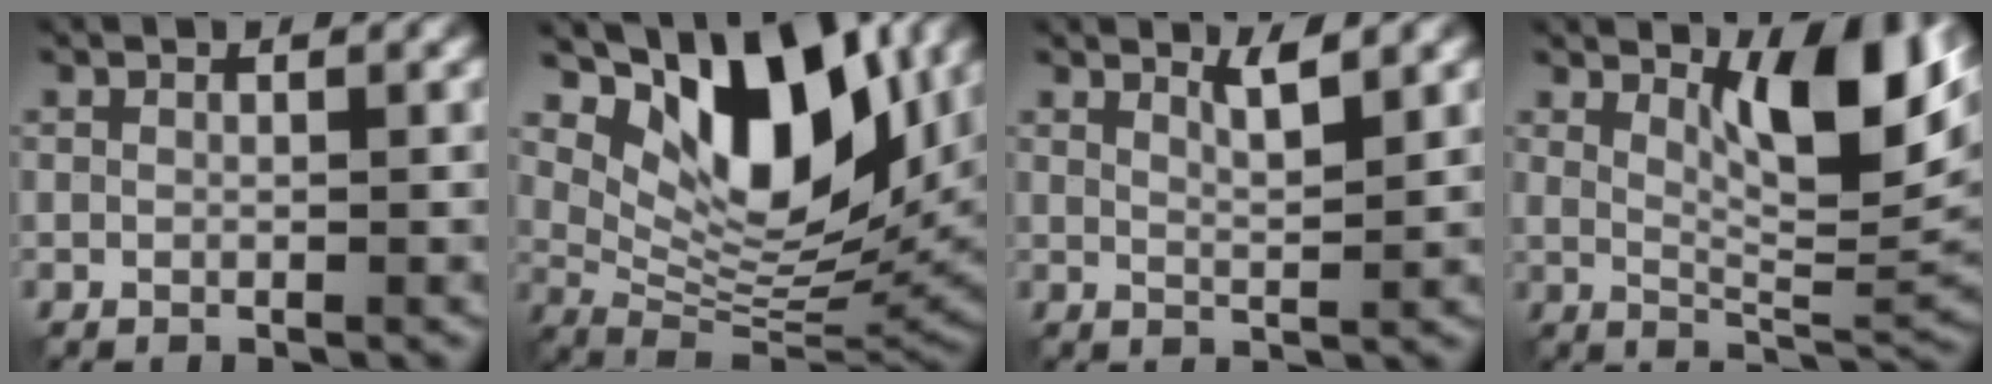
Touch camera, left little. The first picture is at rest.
{"total": 11.8, "force": [5.2, 5.4, 9.1], "torque": [-0.140, -0.009, 0.098]}
{"total": 2.1, "force": [1.5, 0.2, 1.4], "torque": [-0.021, 0.000, 0.022]}
{"total": 8.5, "force": [3.8, 2.2, 7.3], "torque": [-0.112, -0.005, 0.064]}